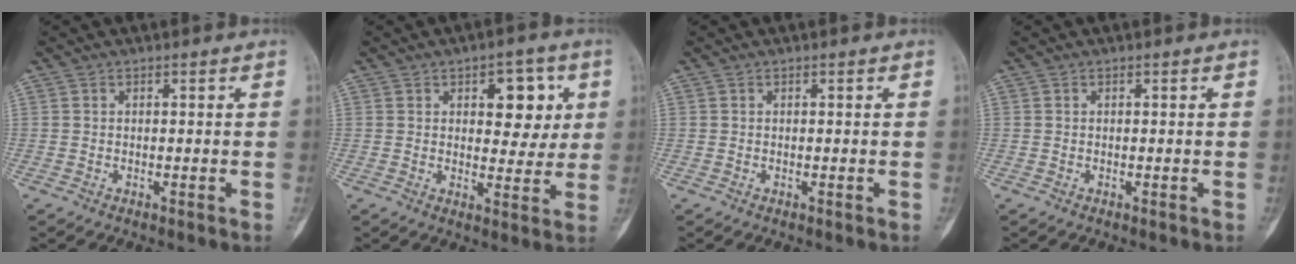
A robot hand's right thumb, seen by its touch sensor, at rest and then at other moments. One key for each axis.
{"total": 9.2, "fx": 3.0, "fy": 5.4, "fz": 6.9, "tx": -0.042, "ty": -0.007, "tz": 0.037}
{"total": 0.0}
{"total": 0.0}